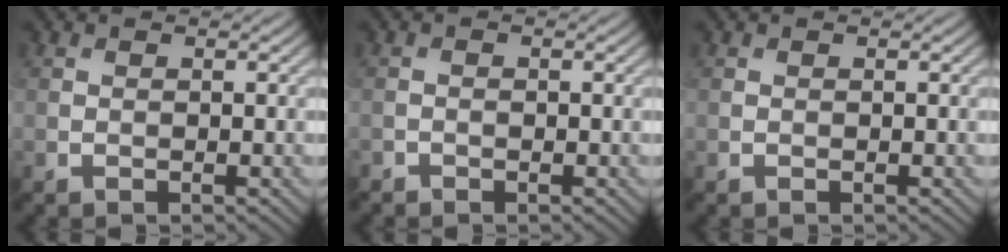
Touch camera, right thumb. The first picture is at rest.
{"total": 0.7, "force": [-0.6, 0.3, 0.0], "torque": [0.001, -0.003, -0.013]}
{"total": 0.0}